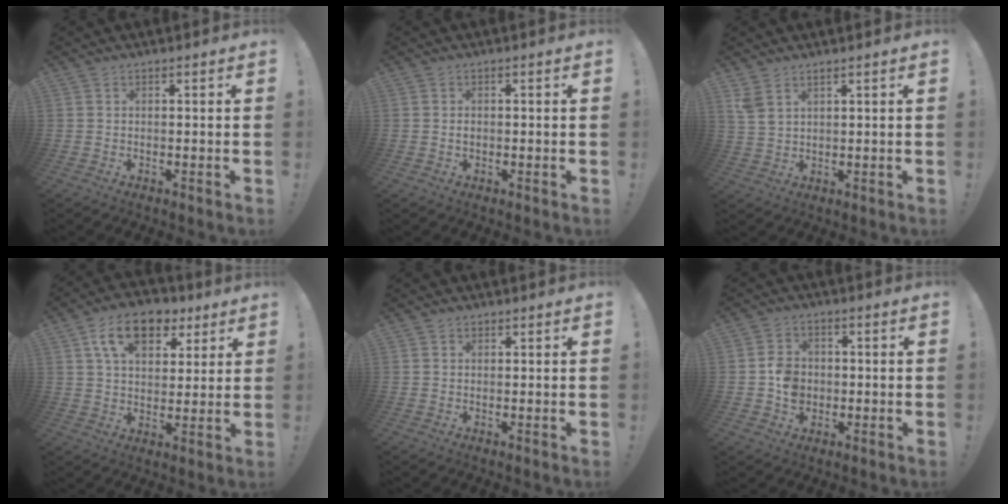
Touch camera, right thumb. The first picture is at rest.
{"total": 0.9, "force": [-0.2, 0.7, 0.5], "torque": [-0.002, 0.000, -0.007]}
{"total": 3.9, "force": [2.6, 1.7, 2.5], "torque": [-0.049, -0.010, 0.051]}
{"total": 14.2, "force": [7.1, 9.2, 8.1], "torque": [-0.128, -0.018, 0.132]}
{"total": 1.3, "force": [0.9, 0.8, 0.1], "torque": [0.002, -0.001, 0.017]}
{"total": 7.7, "force": [-1.2, 6.6, 3.8], "torque": [-0.058, 0.021, -0.015]}